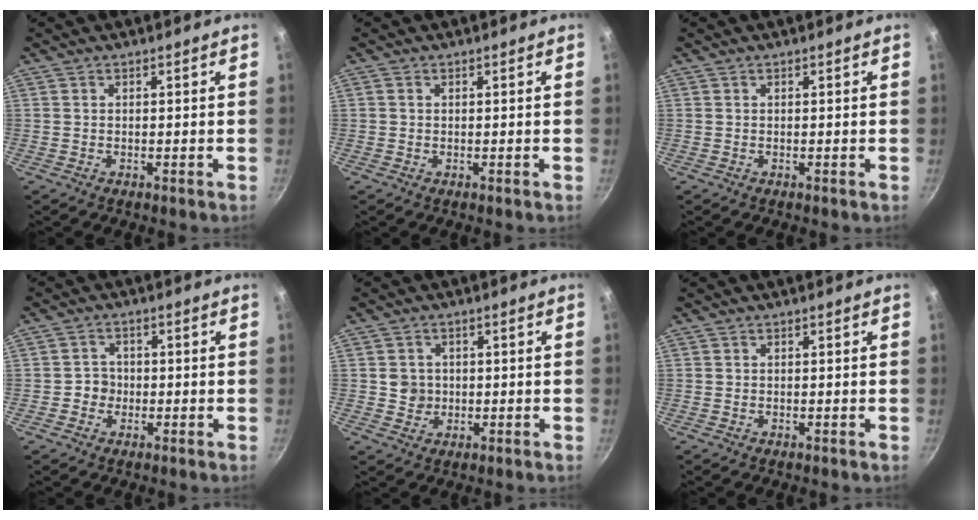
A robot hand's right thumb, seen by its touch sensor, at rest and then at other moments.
{"total": 0.6, "force": [0.1, 0.5, 0.2], "torque": [-0.002, 0.003, 0.001]}
{"total": 0.0}
{"total": 3.1, "force": [-0.8, 2.8, 0.9], "torque": [0.009, 0.010, -0.018]}
{"total": 3.6, "force": [0.1, 3.4, 1.0], "torque": [0.002, 0.005, 0.001]}
{"total": 0.0}